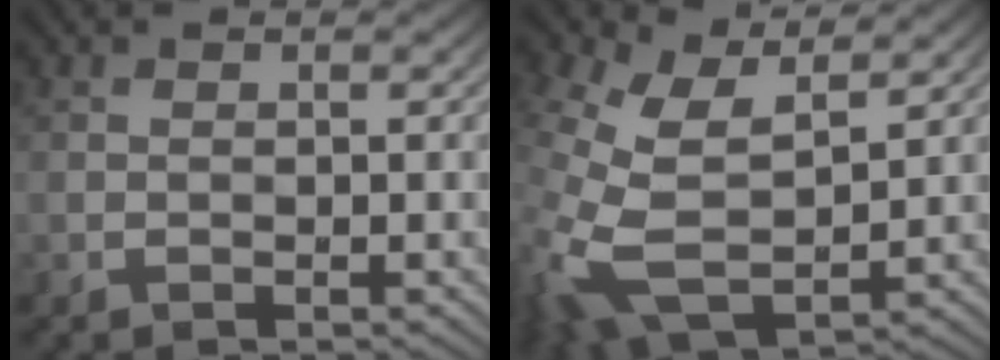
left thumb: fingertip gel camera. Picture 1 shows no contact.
{"total": 12.5, "force": [3.1, 7.4, 9.6], "torque": [-0.266, -0.020, 0.070]}